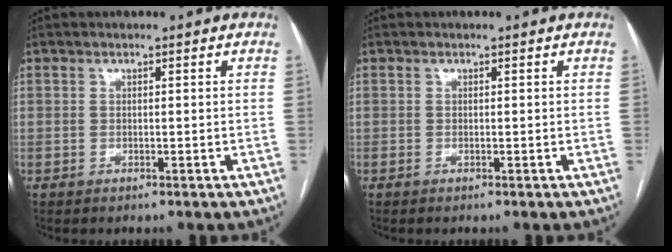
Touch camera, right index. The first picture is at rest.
{"total": 0.0}